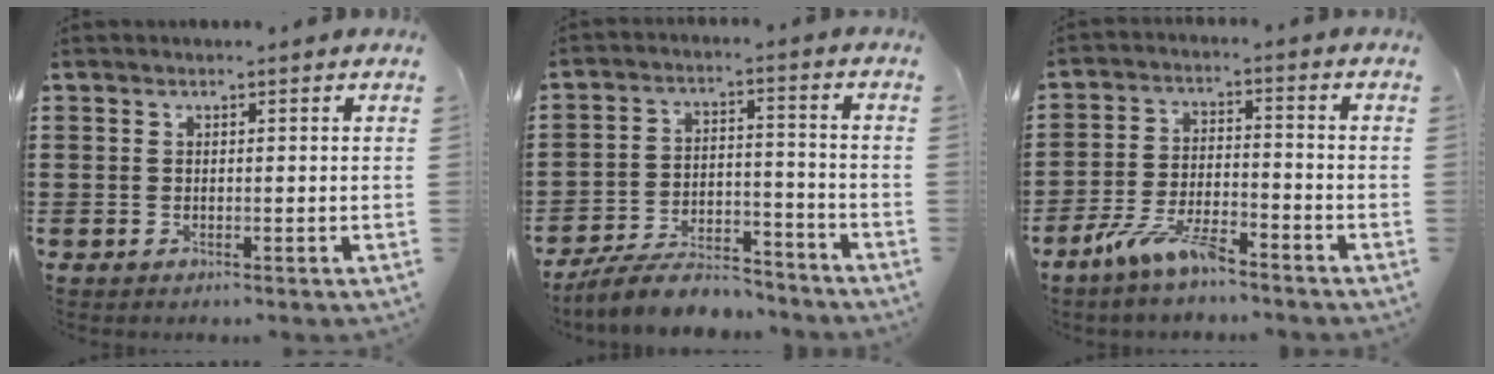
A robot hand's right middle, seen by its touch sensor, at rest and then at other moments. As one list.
[{"total": 8.4, "force": [-7.6, 1.9, 3.0], "torque": [-0.047, 0.023, -0.143]}, {"total": 7.2, "force": [-5.6, 1.3, 4.3], "torque": [-0.096, -0.009, -0.106]}]